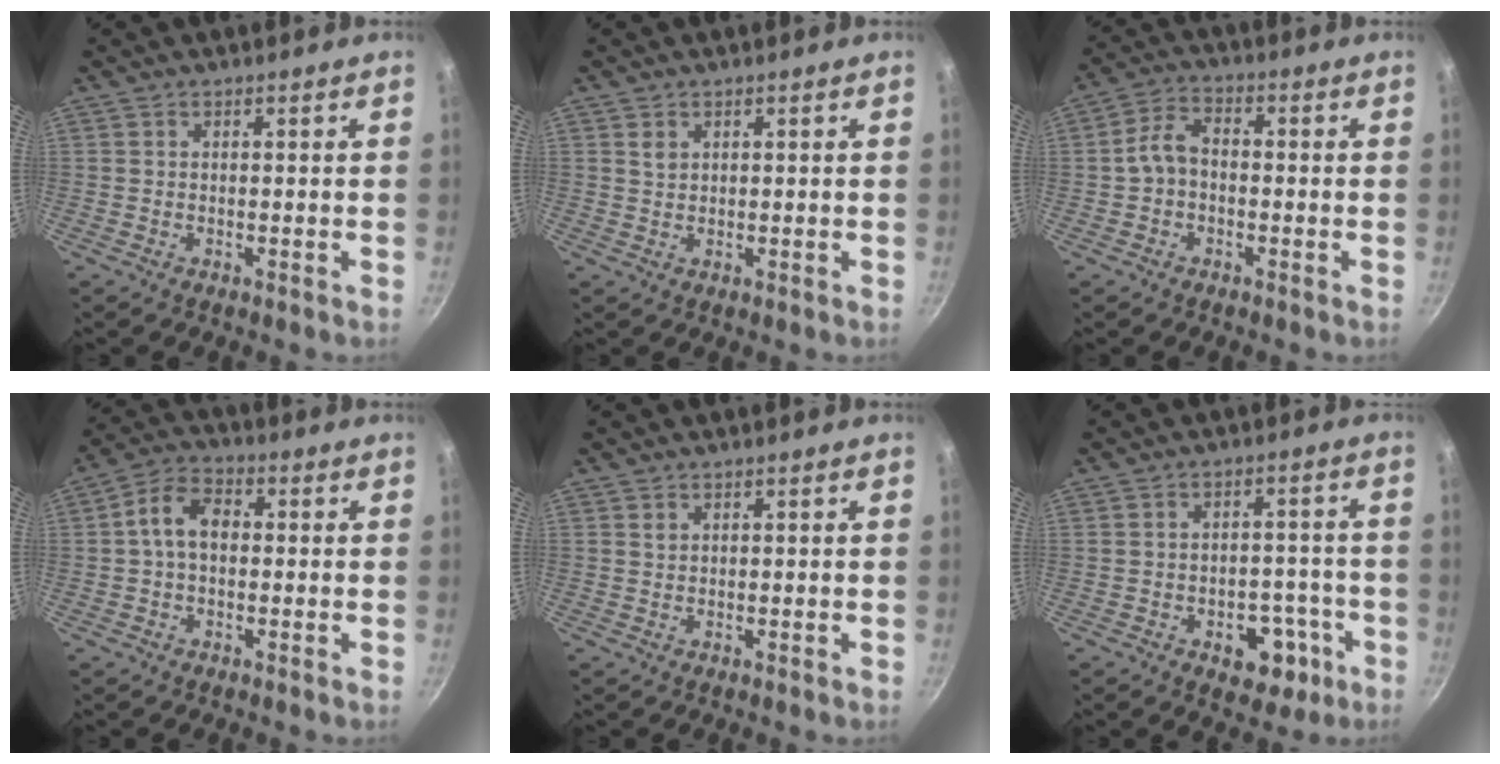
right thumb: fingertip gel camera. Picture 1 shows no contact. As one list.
[{"total": 1.7, "force": [0.8, 1.2, 0.8], "torque": [-0.013, -0.002, 0.016]}, {"total": 5.6, "force": [-0.9, 3.9, 3.9], "torque": [-0.066, 0.029, -0.026]}, {"total": 7.7, "force": [0.4, 5.2, 5.6], "torque": [-0.090, 0.025, -0.007]}, {"total": 0.8, "force": [0.4, 0.6, 0.3], "torque": [-0.006, 0.000, 0.009]}, {"total": 9.2, "force": [-3.9, 6.1, 5.8], "torque": [-0.036, 0.029, -0.043]}]